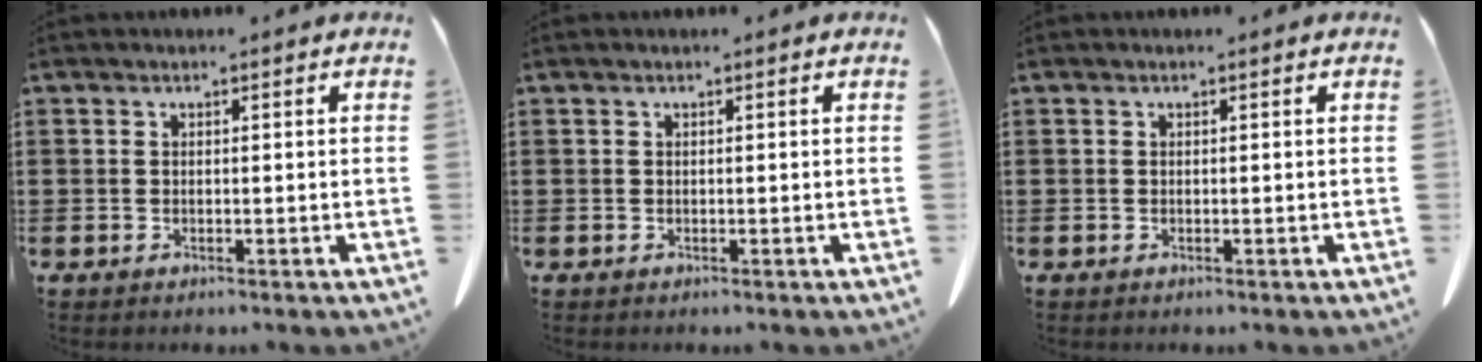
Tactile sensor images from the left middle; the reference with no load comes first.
{"total": 0.0}
{"total": 0.0}